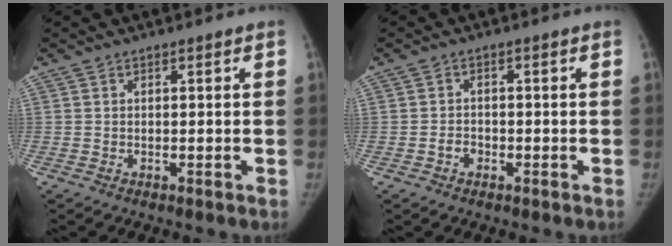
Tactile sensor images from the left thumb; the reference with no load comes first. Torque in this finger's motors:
{"motor_torque": [-0.36, 0.27, 0.50, 0.28, -0.01]}